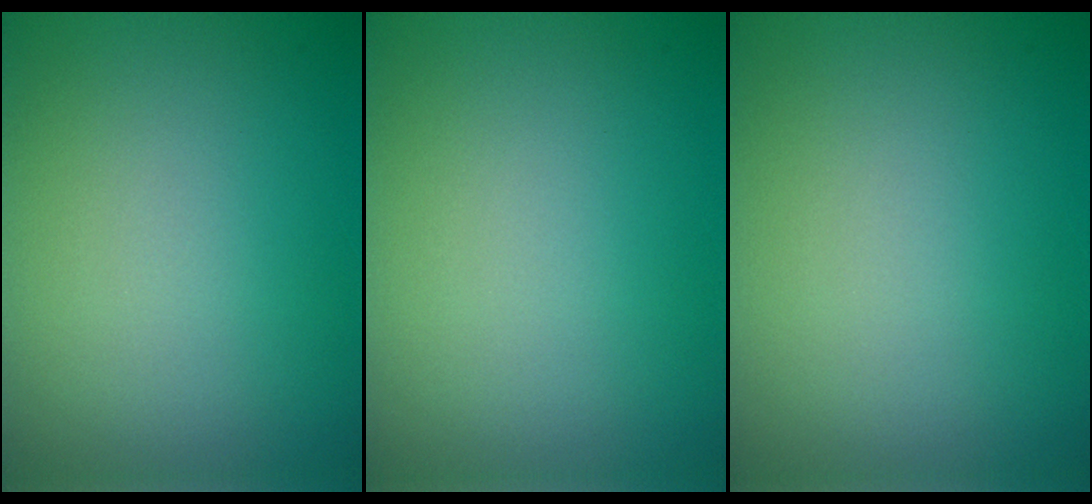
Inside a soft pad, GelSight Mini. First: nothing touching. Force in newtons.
{"total": 0.0}
{"total": 0.0}